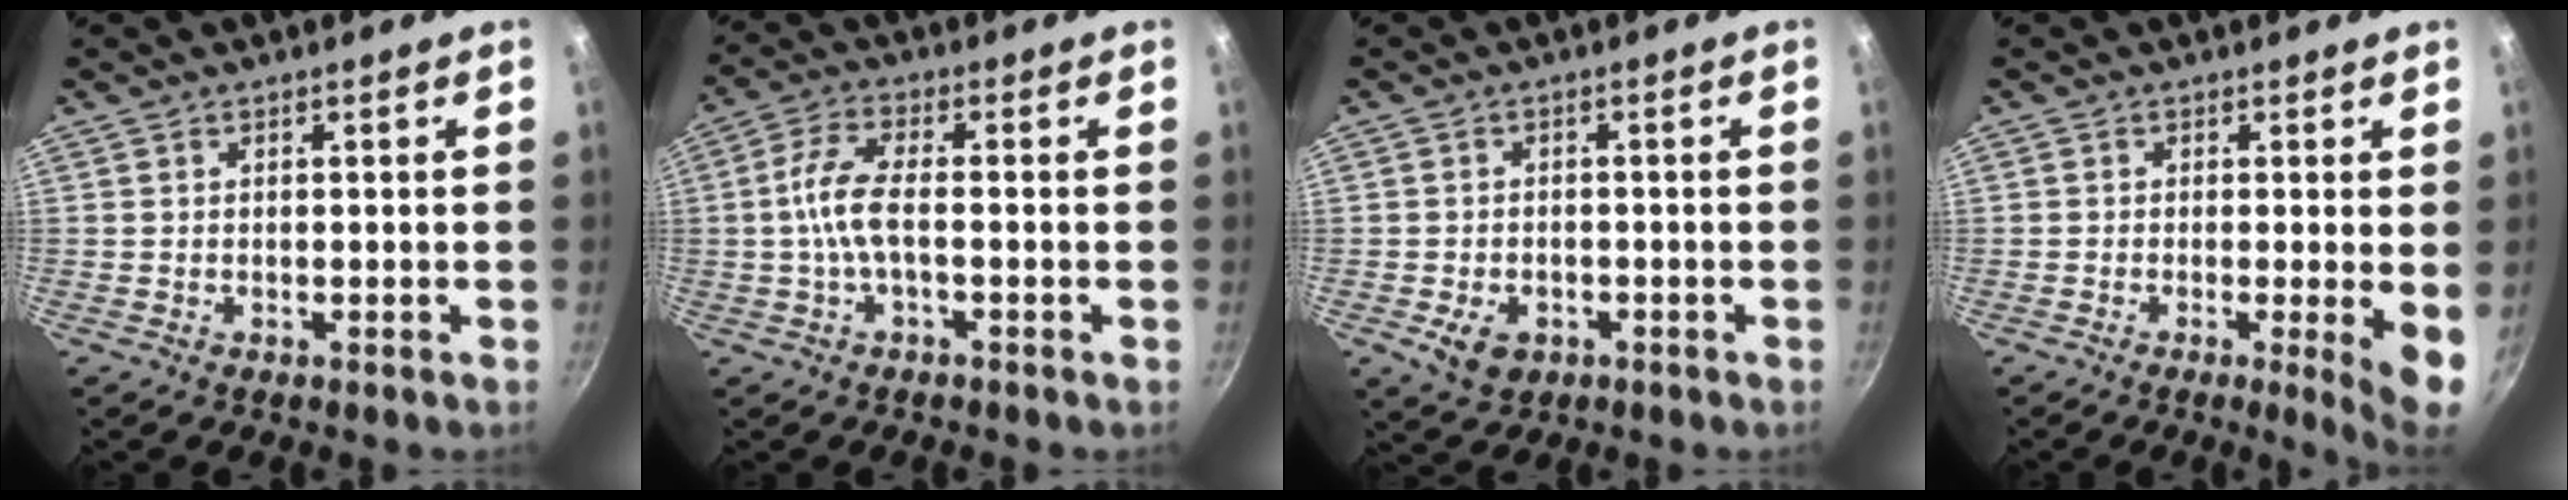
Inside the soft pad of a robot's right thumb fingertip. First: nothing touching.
{"total": 6.5, "force": [-1.0, 2.3, 6.1], "torque": [-0.138, 0.019, -0.030]}
{"total": 5.2, "force": [-2.0, 3.7, 3.1], "torque": [-0.047, 0.007, -0.025]}
{"total": 5.8, "force": [-0.6, 0.7, 5.7], "torque": [-0.078, -0.014, -0.010]}